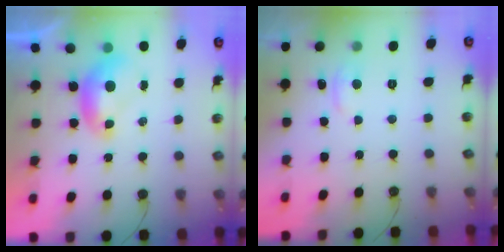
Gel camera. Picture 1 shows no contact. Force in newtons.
{"total": 2.0, "press": 1.9, "slide": 0.6}